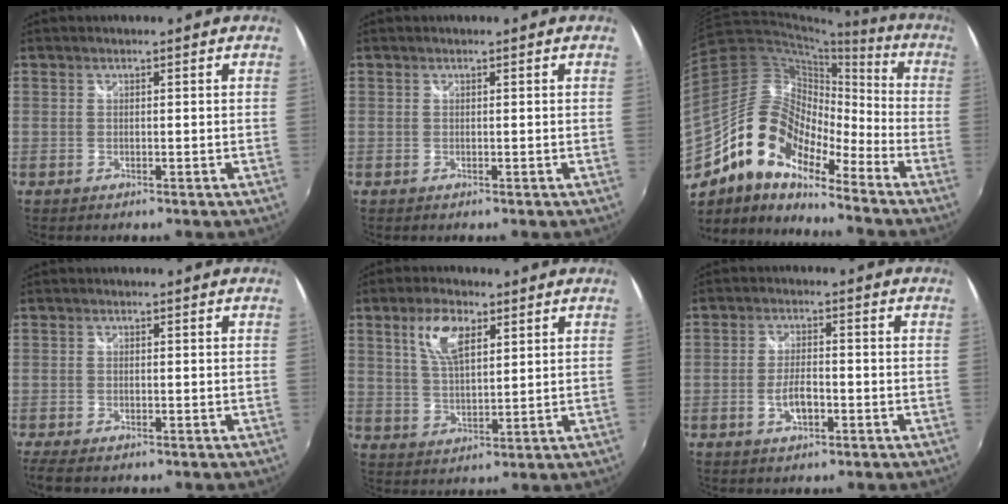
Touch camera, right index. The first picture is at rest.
{"total": 0.0}
{"total": 16.2, "force": [-10.3, 7.0, 10.3], "torque": [-0.180, 0.004, -0.213]}
{"total": 3.3, "force": [-2.2, 1.3, 2.0], "torque": [-0.048, -0.012, -0.040]}
{"total": 8.0, "force": [3.9, 3.5, 6.1], "torque": [-0.116, 0.009, 0.076]}
{"total": 4.6, "force": [-1.8, 1.9, 3.7], "torque": [-0.077, -0.002, -0.030]}